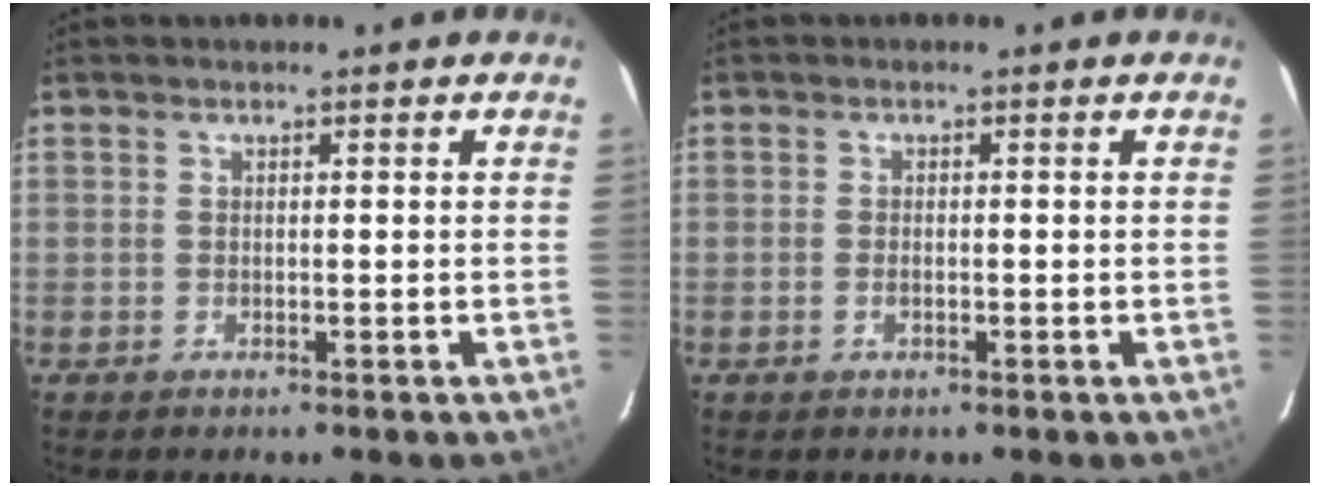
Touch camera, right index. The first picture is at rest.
{"total": 1.4, "force": [-0.5, 0.8, 1.0], "torque": [-0.021, 0.001, -0.010]}